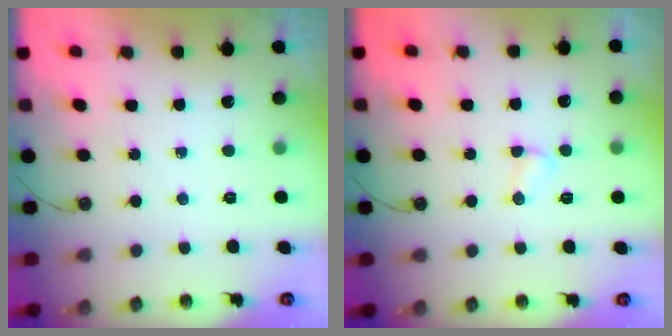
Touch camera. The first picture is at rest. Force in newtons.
{"total": 2.6, "press": 2.6, "slide": 0.4}